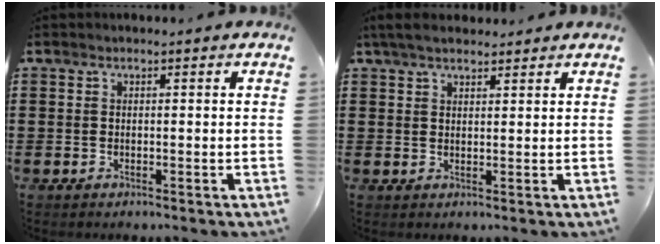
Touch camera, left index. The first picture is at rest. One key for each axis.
{"total": 3.4, "fx": 2.8, "fy": 1.0, "fz": 1.7, "tx": -0.039, "ty": 0.003, "tz": 0.053}